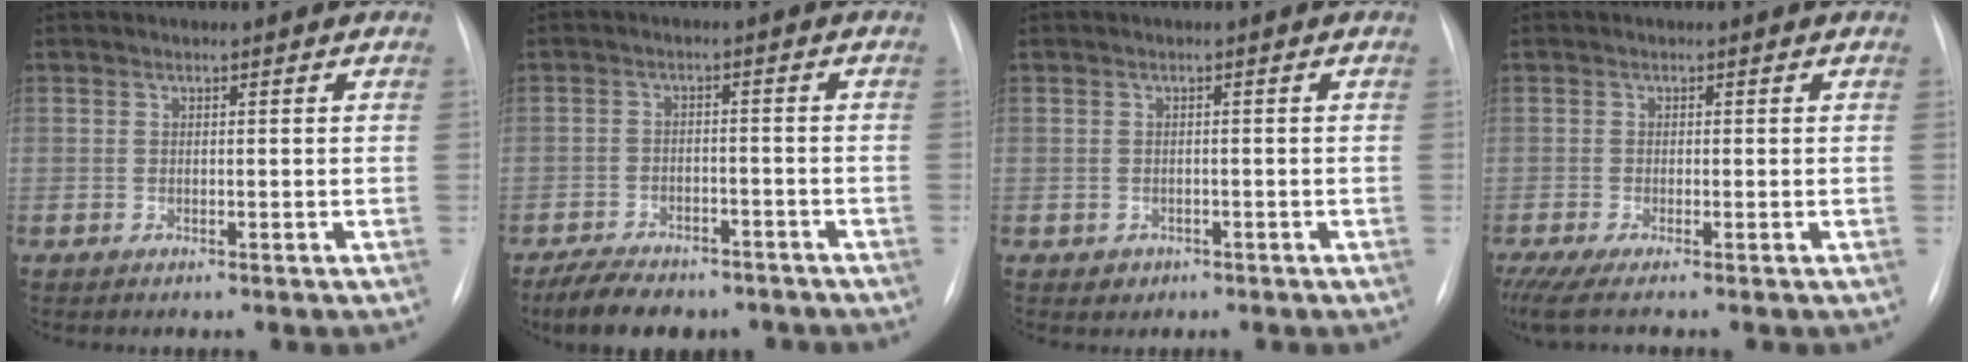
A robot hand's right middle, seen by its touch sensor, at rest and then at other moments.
{"total": 11.0, "force": [-8.8, 4.6, 4.6], "torque": [-0.072, 0.001, -0.128]}
{"total": 1.5, "force": [-0.8, 1.3, 0.1], "torque": [-0.001, 0.005, -0.007]}
{"total": 4.3, "force": [-3.4, -0.1, 2.7], "torque": [-0.049, -0.010, -0.060]}